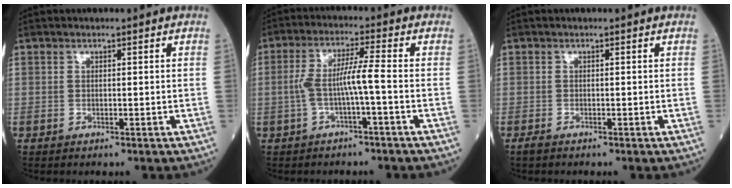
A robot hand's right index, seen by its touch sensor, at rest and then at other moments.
{"total": 5.9, "force": [-1.3, -0.2, 5.8], "torque": [-0.118, 0.019, -0.023]}
{"total": 0.9, "force": [-0.7, 0.2, 0.4], "torque": [-0.015, -0.003, -0.015]}